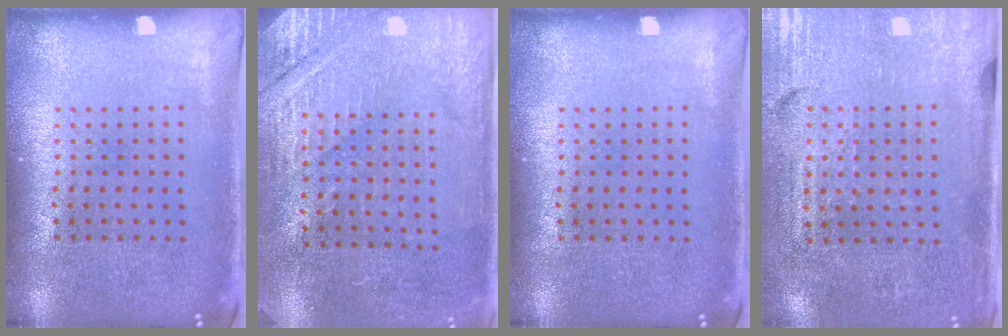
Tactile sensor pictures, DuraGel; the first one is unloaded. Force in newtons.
{"total": 2.9, "press": 2.8, "slide": 0.7}
{"total": 0.0}
{"total": 3.4, "press": 3.1, "slide": 1.4}